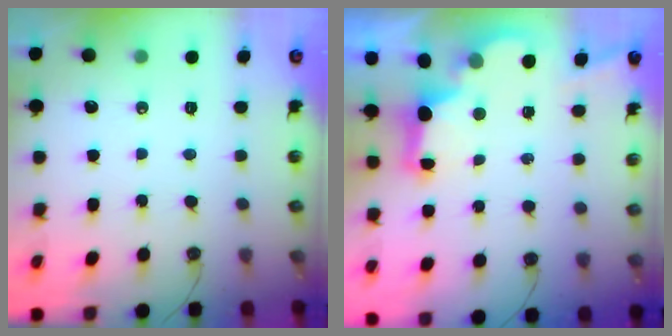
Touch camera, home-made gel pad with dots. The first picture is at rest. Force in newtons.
{"total": 2.8, "press": 2.7, "slide": 0.9}